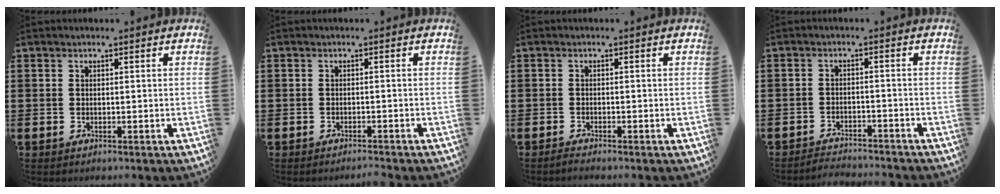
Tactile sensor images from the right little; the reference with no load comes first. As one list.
[{"total": 0.9, "force": [-0.9, -0.2, 0.1], "torque": [-0.001, 0.000, -0.019]}, {"total": 0.7, "force": [-0.6, 0.0, 0.3], "torque": [-0.007, -0.004, -0.012]}, {"total": 2.3, "force": [-2.3, 0.0, -0.2], "torque": [-0.003, 0.003, -0.051]}]